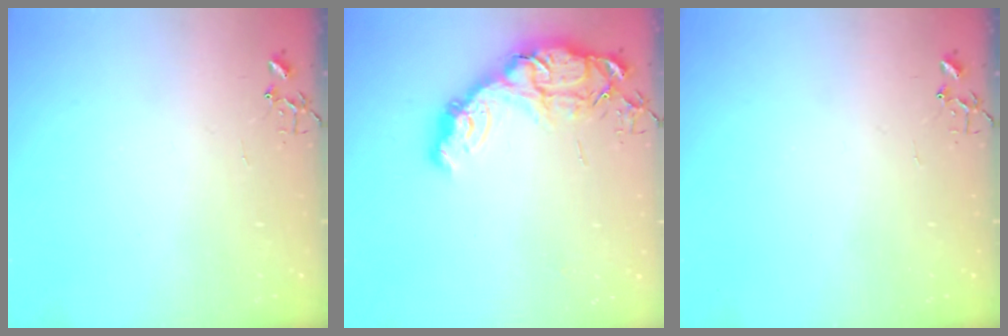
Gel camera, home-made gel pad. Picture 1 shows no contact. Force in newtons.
{"total": 15.0, "press": 14.9, "slide": 1.2}
{"total": 0.0}